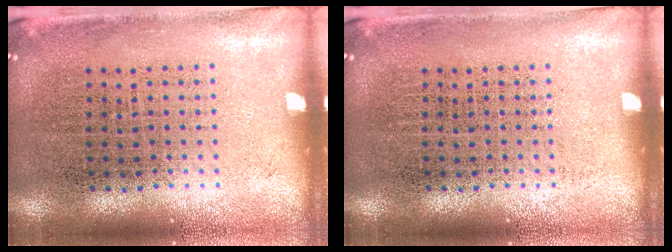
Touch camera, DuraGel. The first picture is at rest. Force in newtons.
{"total": 0.0}